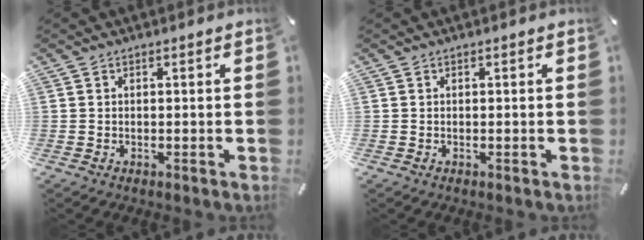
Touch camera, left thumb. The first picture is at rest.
{"total": 0.0}